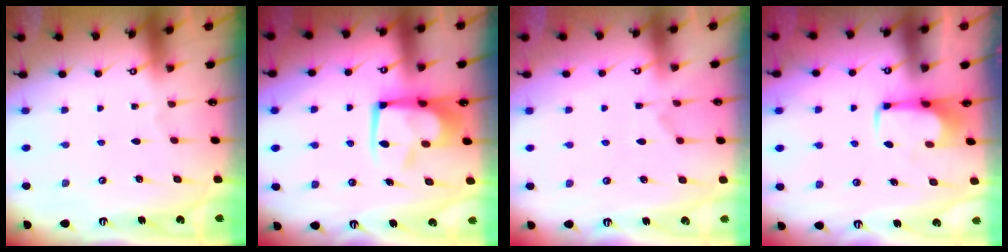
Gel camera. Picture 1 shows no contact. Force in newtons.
{"total": 11.3, "press": 11.2, "slide": 1.4}
{"total": 1.1, "press": 0.7, "slide": 0.9}
{"total": 2.0, "press": 2.0, "slide": 0.2}